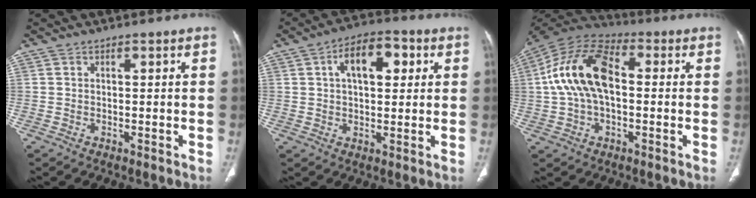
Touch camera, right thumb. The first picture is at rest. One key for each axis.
{"total": 10.2, "fx": 3.0, "fy": 5.4, "fz": 8.0, "tx": -0.105, "ty": 0.014, "tz": 0.043}
{"total": 16.0, "fx": 1.1, "fy": 9.2, "fz": 13.1, "tx": -0.249, "ty": 0.036, "tz": 0.011}